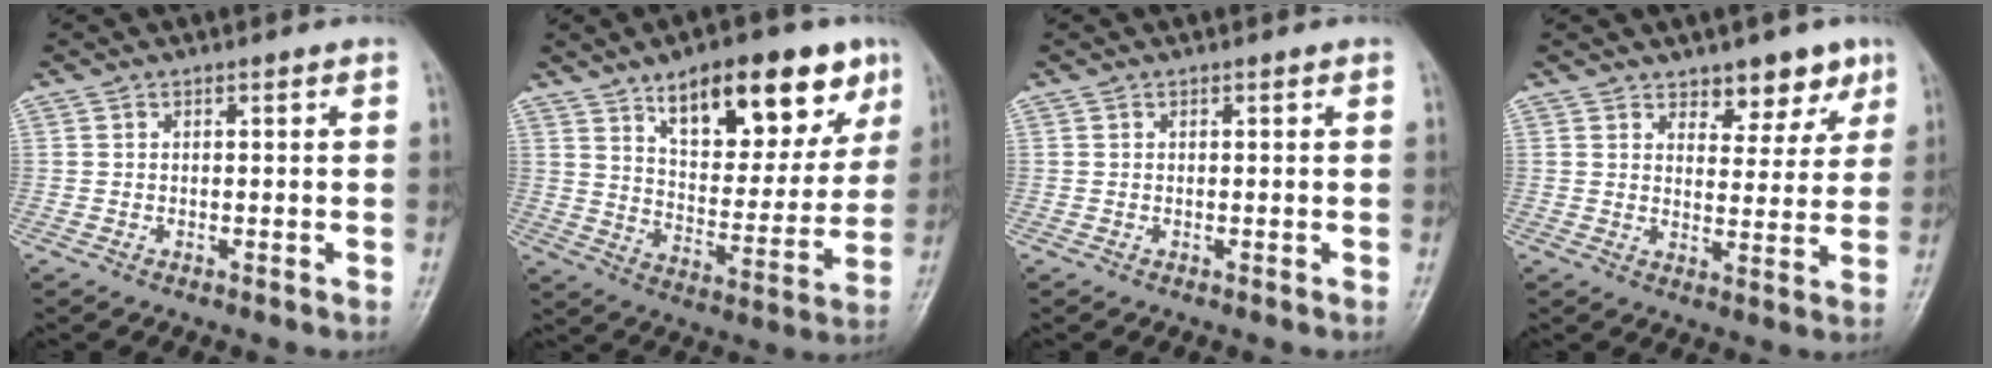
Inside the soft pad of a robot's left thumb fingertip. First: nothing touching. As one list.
[{"total": 21.0, "force": [11.6, 9.1, 15.0], "torque": [-0.168, -0.042, 0.181]}, {"total": 0.0}, {"total": 7.3, "force": [5.0, 4.0, 3.6], "torque": [-0.009, -0.029, 0.071]}]